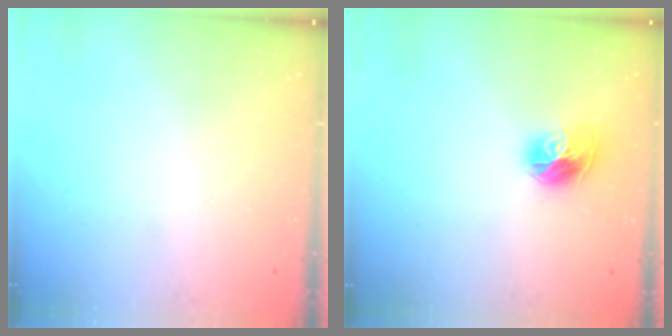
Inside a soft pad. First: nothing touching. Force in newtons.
{"total": 10.6, "press": 10.5, "slide": 1.2}